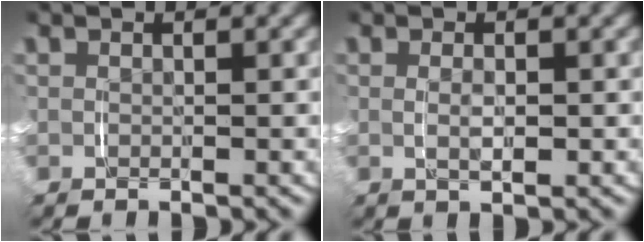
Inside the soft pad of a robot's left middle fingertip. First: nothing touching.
{"total": 1.4, "force": [-0.1, 0.2, 1.3], "torque": [-0.022, -0.004, 0.002]}